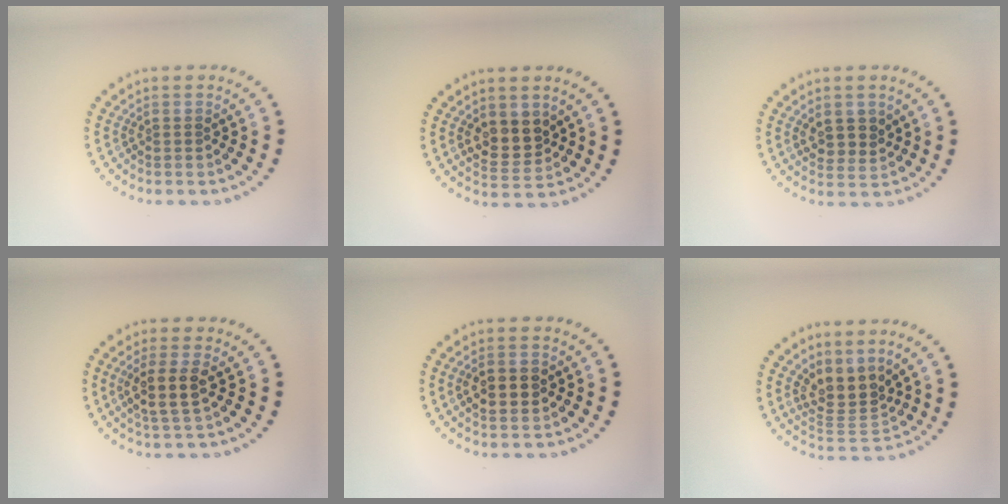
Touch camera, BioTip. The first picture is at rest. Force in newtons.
{"total": 2.9, "press": 2.7, "slide": 1.0}
{"total": 2.5, "press": 2.3, "slide": 0.8}
{"total": 2.9, "press": 2.6, "slide": 1.4}
{"total": 2.7, "press": 2.7, "slide": 0.3}
{"total": 3.5, "press": 2.6, "slide": 2.4}